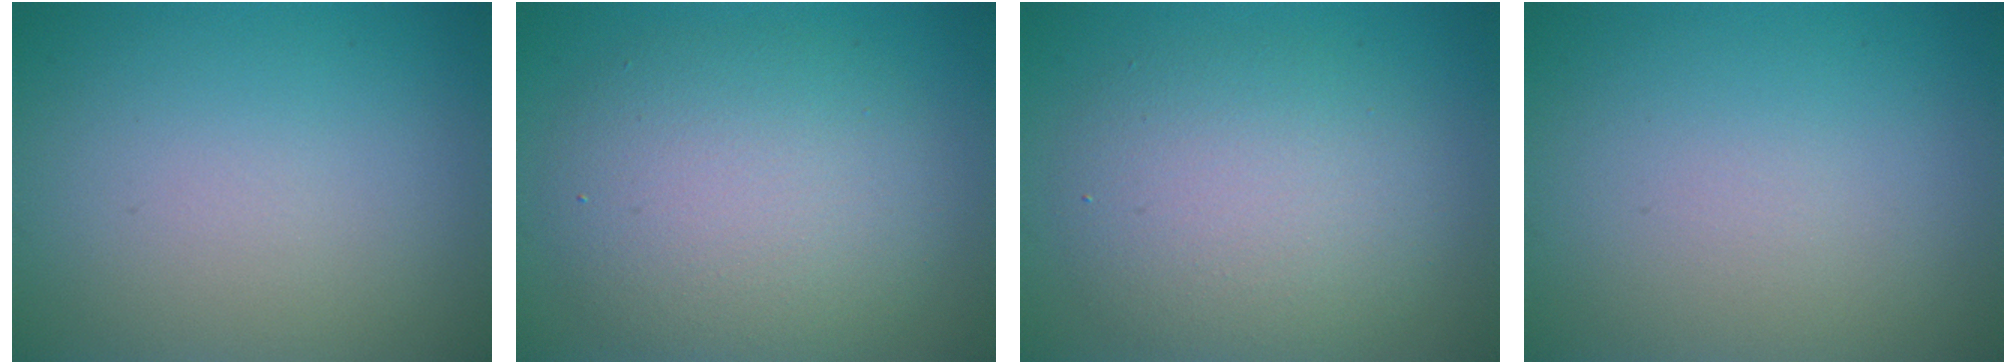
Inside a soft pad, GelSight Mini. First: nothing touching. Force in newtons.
{"total": 6.5, "press": 6.5, "slide": 0.1}
{"total": 5.5, "press": 5.5, "slide": 0.2}
{"total": 0.0}